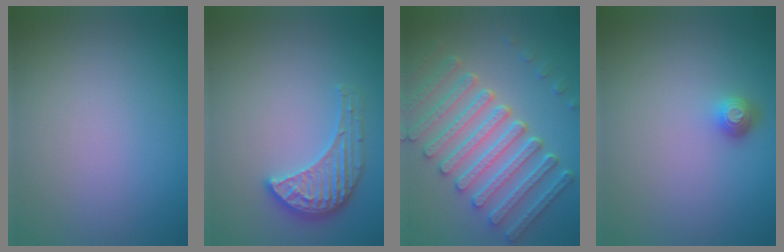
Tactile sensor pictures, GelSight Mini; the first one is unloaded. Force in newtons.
{"total": 3.4, "press": 3.4, "slide": 0.6}
{"total": 7.9, "press": 6.2, "slide": 5.0}
{"total": 1.6, "press": 1.1, "slide": 1.0}